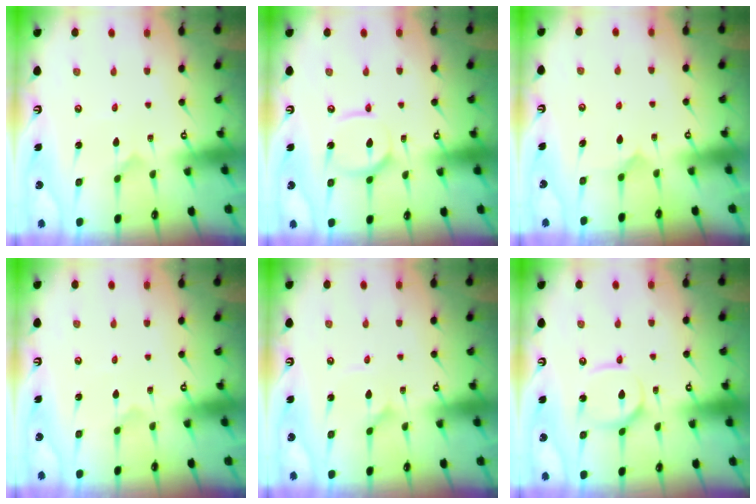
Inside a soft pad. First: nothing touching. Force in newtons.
{"total": 9.0, "press": 9.0, "slide": 0.9}
{"total": 6.1, "press": 6.1, "slide": 0.4}
{"total": 0.0}
{"total": 1.0, "press": 1.0, "slide": 0.2}
{"total": 6.3, "press": 6.3, "slide": 0.6}